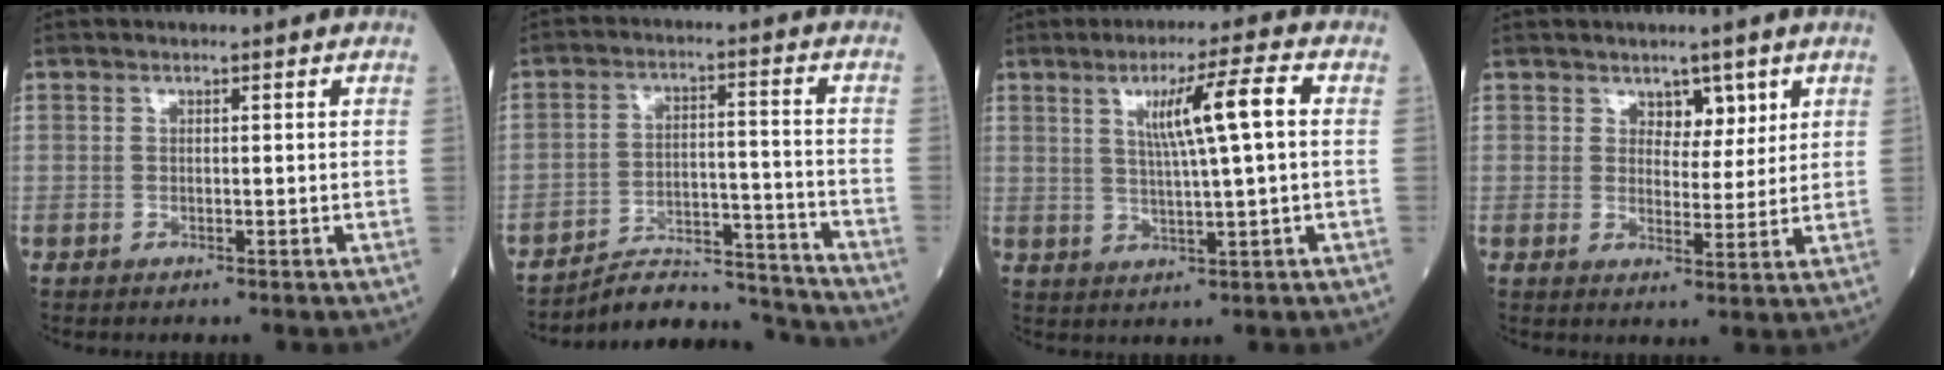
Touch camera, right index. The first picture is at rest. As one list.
[{"total": 10.8, "force": [-10.8, 0.3, 0.1], "torque": [0.005, 0.038, -0.174]}, {"total": 8.0, "force": [1.9, -0.3, 7.8], "torque": [-0.133, 0.006, 0.033]}, {"total": 3.8, "force": [2.3, 2.2, 2.1], "torque": [-0.019, 0.000, 0.036]}]